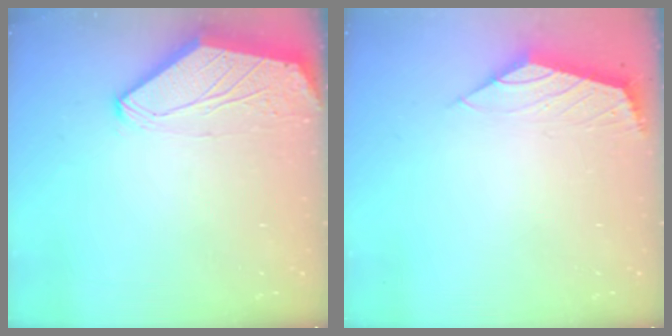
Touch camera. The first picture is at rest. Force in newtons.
{"total": 1.8, "press": 1.7, "slide": 0.4}